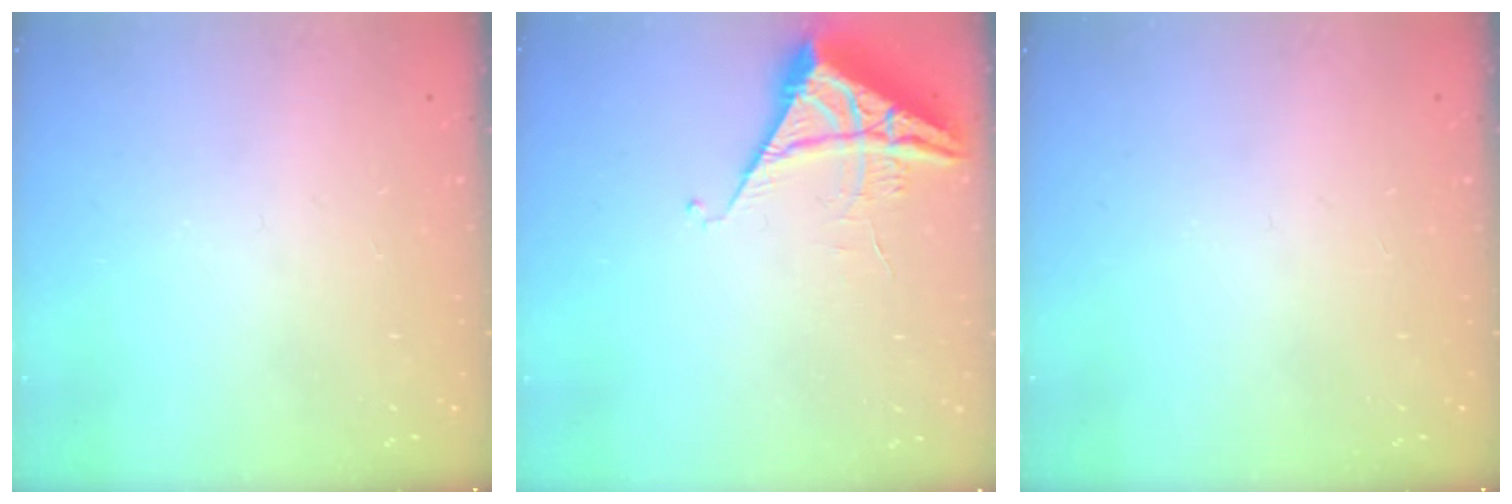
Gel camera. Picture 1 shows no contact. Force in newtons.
{"total": 6.1, "press": 6.1, "slide": 0.3}
{"total": 0.0}